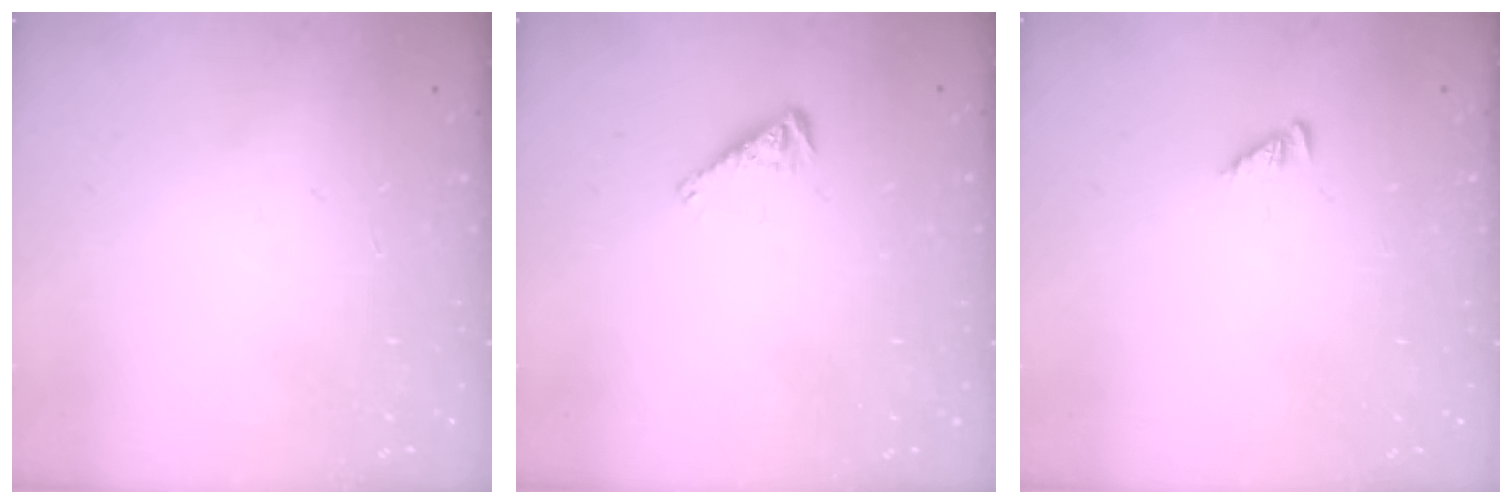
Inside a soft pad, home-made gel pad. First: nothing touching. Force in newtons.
{"total": 4.1, "press": 4.0, "slide": 0.6}
{"total": 2.0, "press": 2.0, "slide": 0.2}